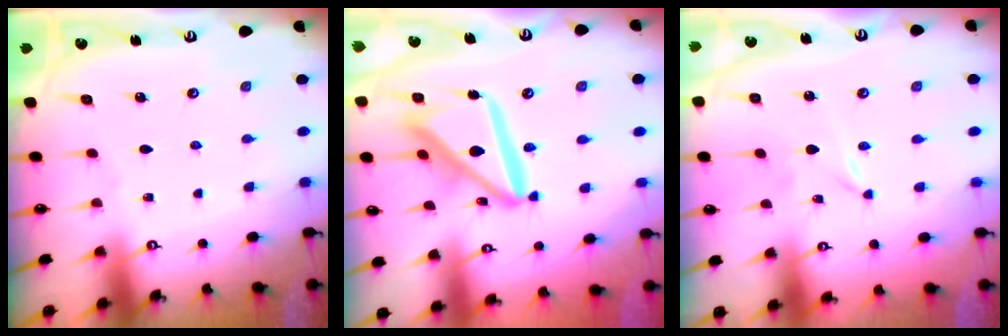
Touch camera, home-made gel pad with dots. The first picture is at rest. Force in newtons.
{"total": 17.3, "press": 17.1, "slide": 2.0}
{"total": 0.0}